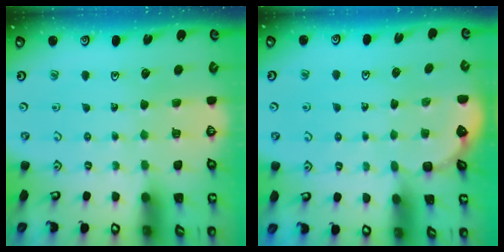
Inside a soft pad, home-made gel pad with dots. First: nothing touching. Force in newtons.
{"total": 3.2, "press": 3.2, "slide": 0.2}